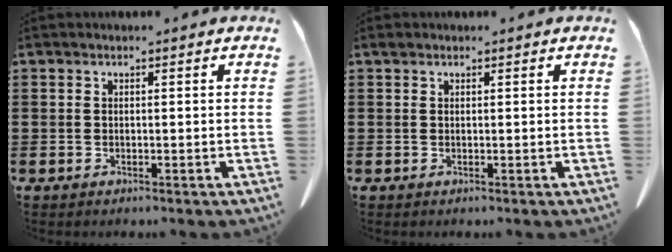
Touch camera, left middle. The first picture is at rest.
{"total": 0.5, "force": [0.4, 0.3, 0.1], "torque": [-0.005, 0.003, 0.007]}